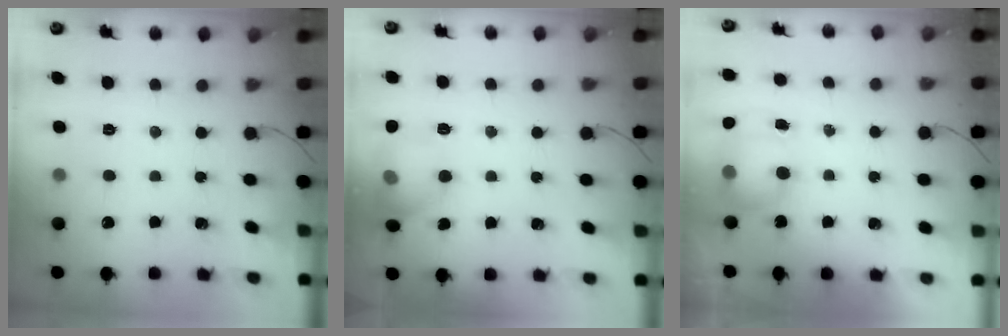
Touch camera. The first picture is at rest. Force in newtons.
{"total": 11.7, "press": 11.4, "slide": 2.9}
{"total": 11.2, "press": 9.0, "slide": 6.7}